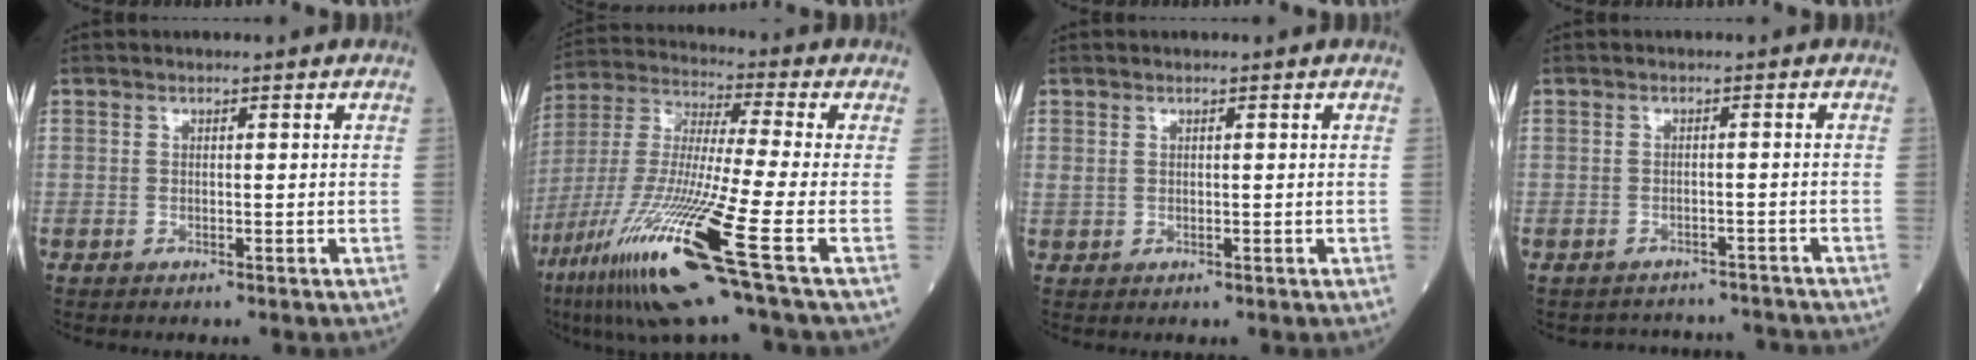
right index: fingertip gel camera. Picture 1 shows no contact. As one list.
[{"total": 21.1, "force": [-10.2, -0.4, 18.5], "torque": [-0.385, -0.057, -0.195]}, {"total": 0.7, "force": [0.4, 0.4, 0.4], "torque": [-0.011, 0.007, 0.011]}, {"total": 6.6, "force": [-6.5, 1.3, -0.5], "torque": [0.009, 0.020, -0.074]}]